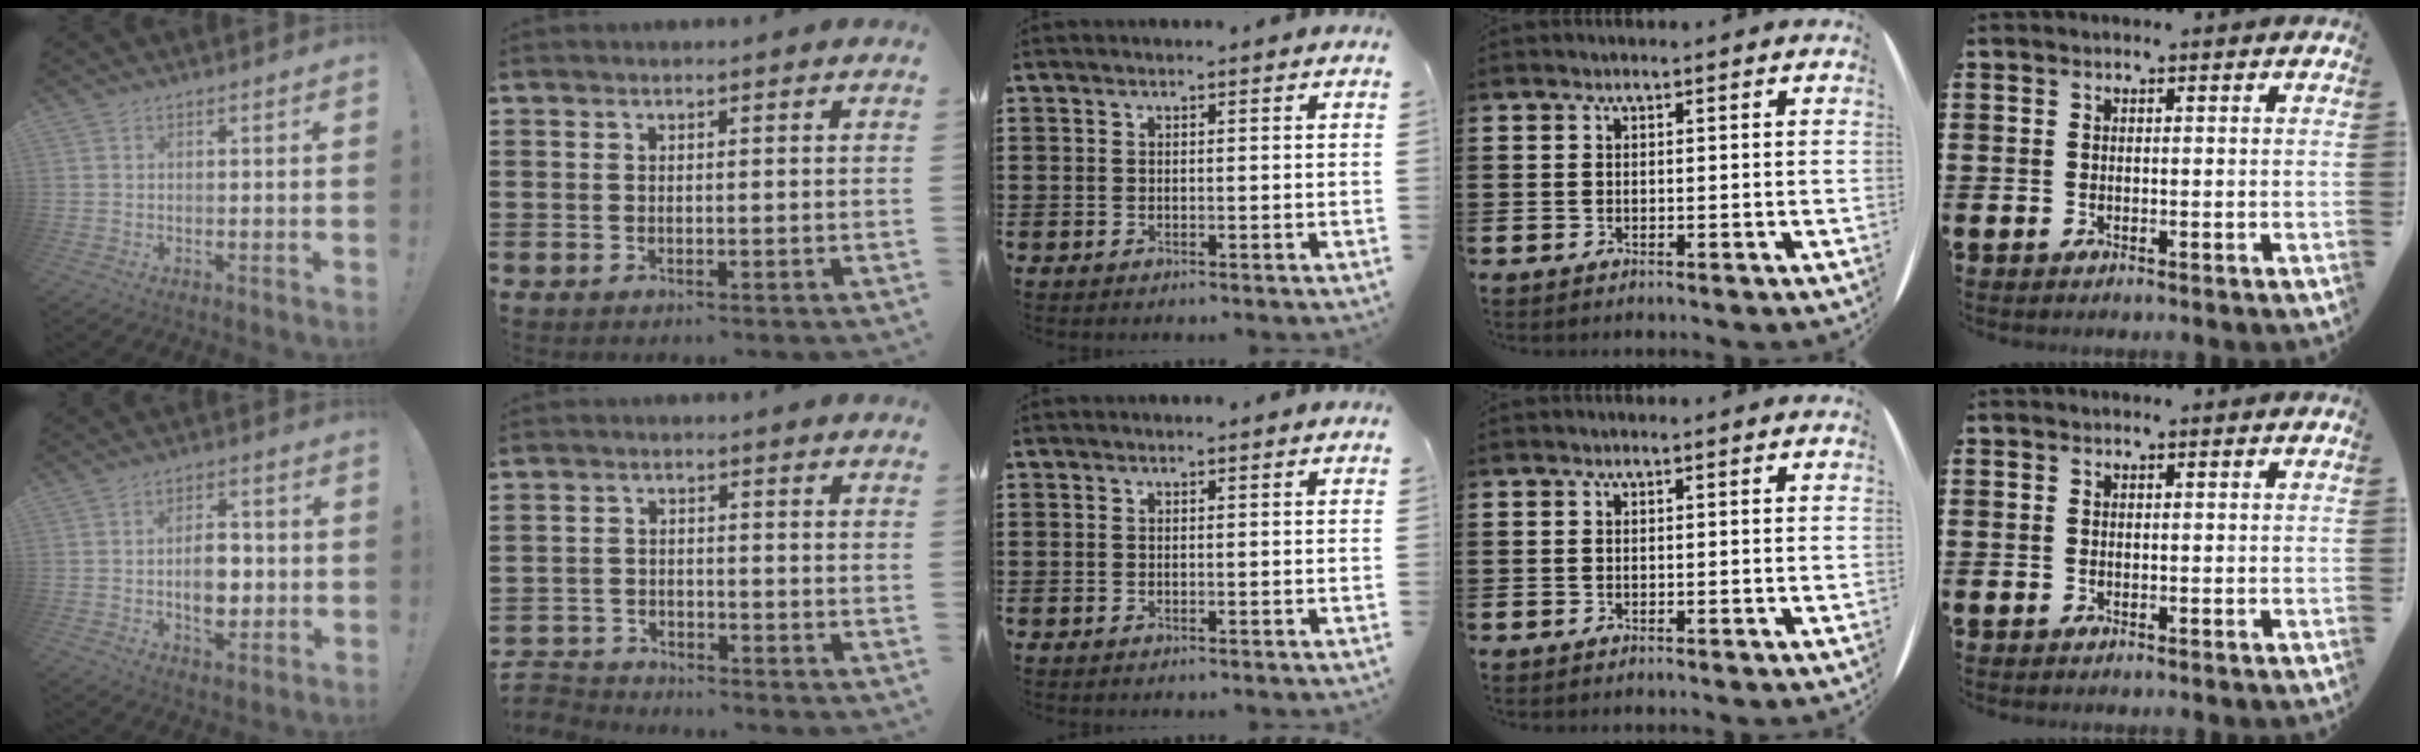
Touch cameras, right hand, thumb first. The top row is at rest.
{"thumb": {"total": 8.7, "force": [-0.8, 5.8, 6.4], "torque": [-0.089, 0.003, -0.017]}, "index": {"total": 2.9, "force": [-2.8, 0.4, -0.3], "torque": [-0.004, -0.001, -0.063]}}